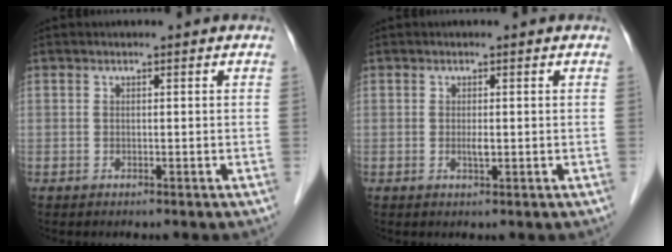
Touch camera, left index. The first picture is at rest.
{"total": 1.1, "force": [-0.2, 0.2, 1.1], "torque": [-0.019, -0.005, -0.003]}